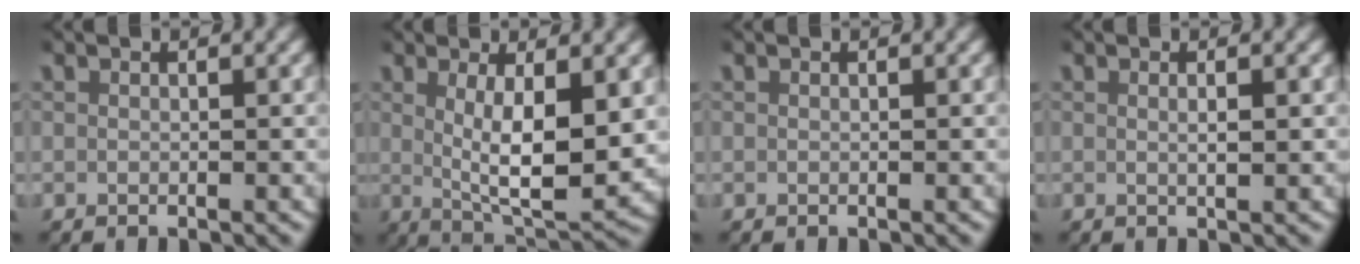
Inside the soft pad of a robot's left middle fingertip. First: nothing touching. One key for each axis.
{"total": 7.0, "fx": 0.8, "fy": 2.4, "fz": 6.5, "tx": -0.104, "ty": -0.023, "tz": 0.025}
{"total": 0.0}
{"total": 0.9, "fx": 0.3, "fy": -0.1, "fz": 0.9, "tx": -0.017, "ty": -0.004, "tz": 0.006}